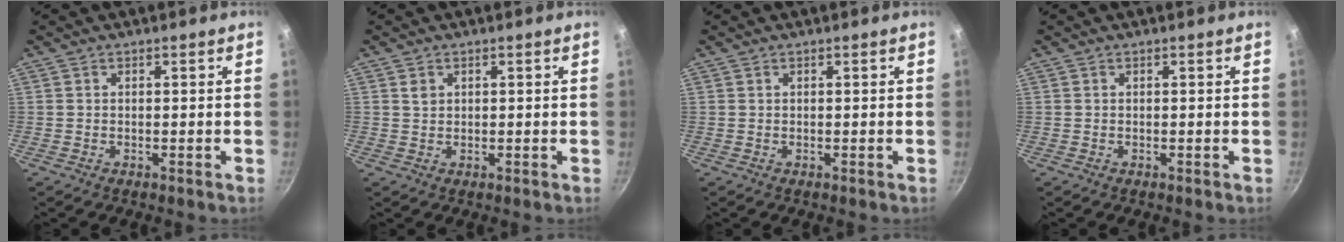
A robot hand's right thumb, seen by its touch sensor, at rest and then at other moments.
{"total": 1.5, "force": [0.6, 1.3, 0.6], "torque": [-0.006, -0.001, 0.009]}
{"total": 0.0}
{"total": 0.0}